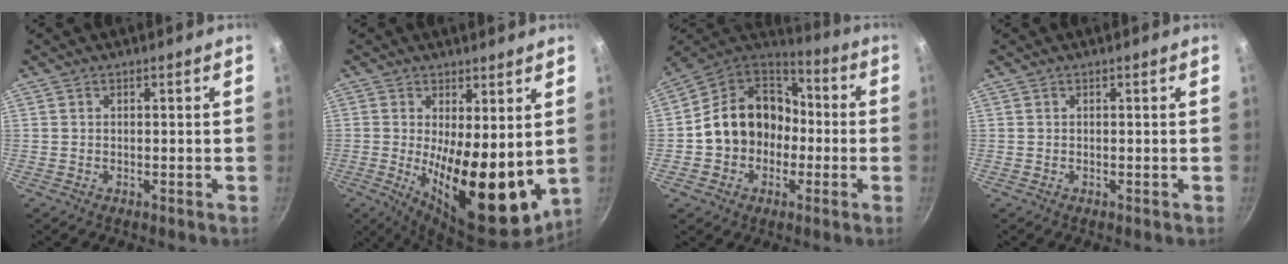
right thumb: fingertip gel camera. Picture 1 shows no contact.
{"total": 17.4, "force": [0.1, 7.2, 15.9], "torque": [-0.207, -0.034, 0.014]}
{"total": 16.7, "force": [-1.8, 14.0, 9.0], "torque": [-0.128, 0.054, -0.038]}
{"total": 0.0}